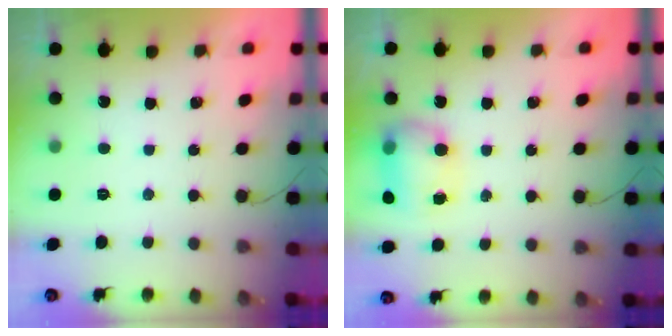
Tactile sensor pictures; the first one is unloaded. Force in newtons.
{"total": 8.0, "press": 8.0, "slide": 0.4}